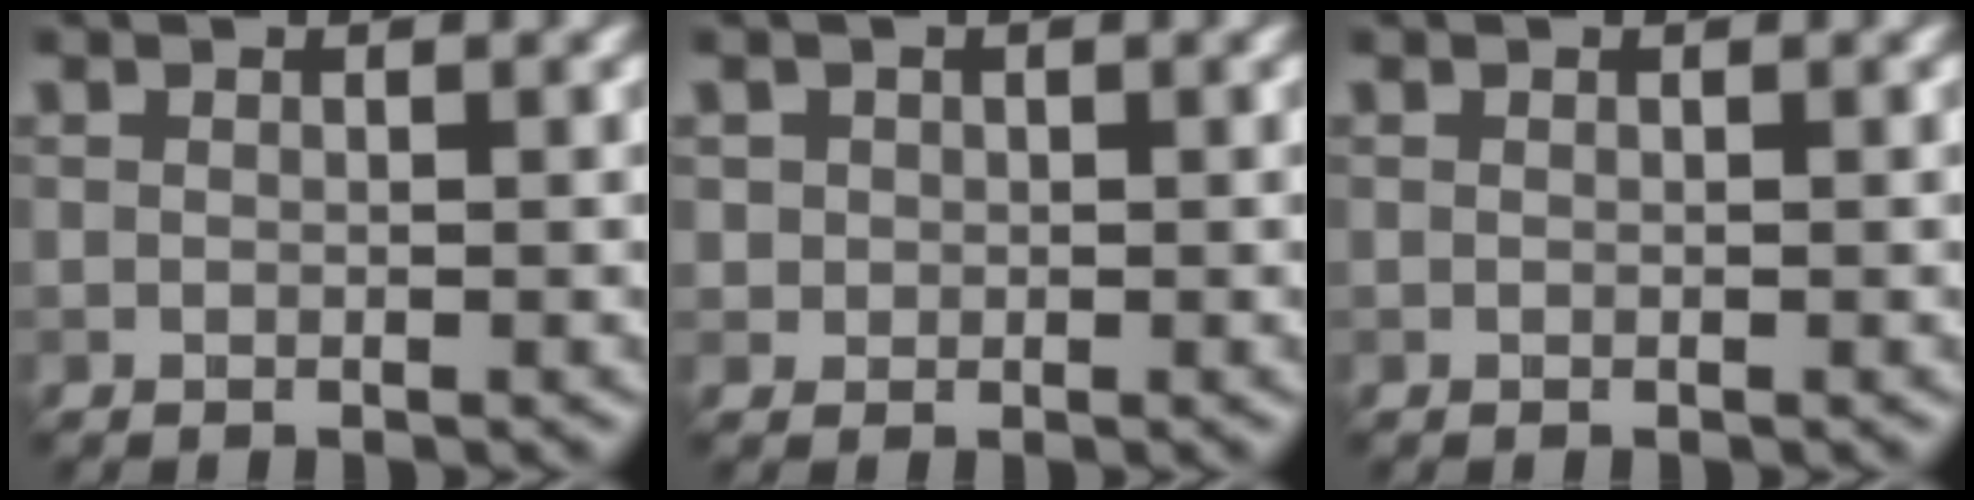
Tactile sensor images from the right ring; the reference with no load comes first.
{"total": 1.1, "force": [0.2, 1.1, 0.2], "torque": [0.008, -0.004, 0.006]}
{"total": 0.0}